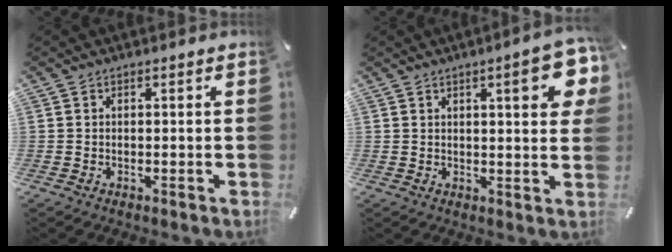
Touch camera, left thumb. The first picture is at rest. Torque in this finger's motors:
{"motor_torque": [1.59, 2.01, 0.94, -0.75, 0.12]}